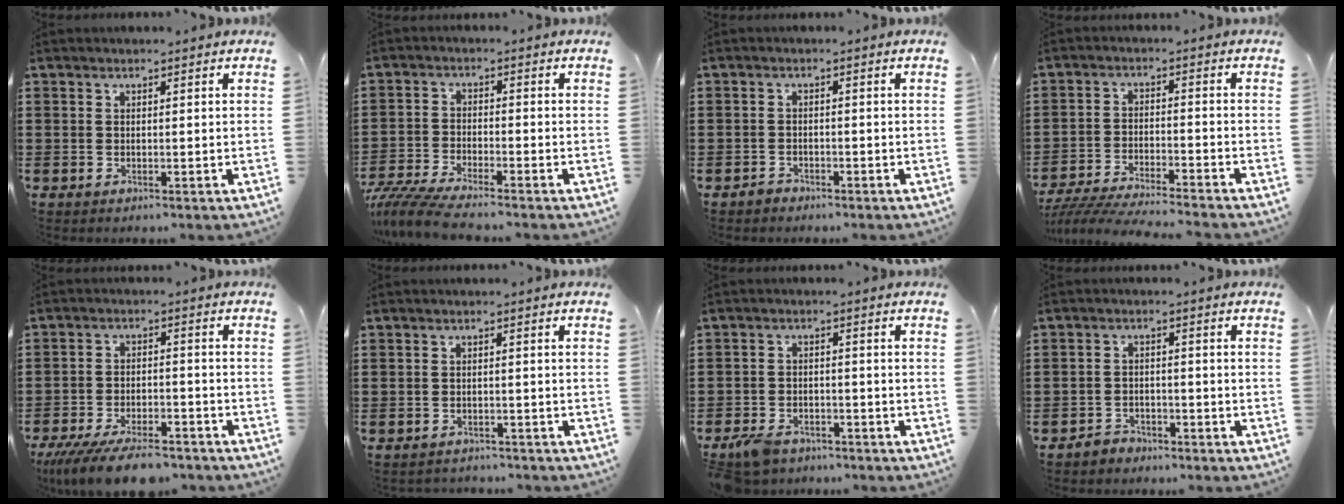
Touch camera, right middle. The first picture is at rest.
{"total": 5.3, "force": [-5.0, 0.0, 1.6], "torque": [-0.055, -0.017, -0.105]}
{"total": 1.4, "force": [-1.3, 0.6, 0.1], "torque": [-0.006, 0.001, -0.028]}
{"total": 5.2, "force": [-5.1, 0.0, 1.3], "torque": [-0.035, -0.009, -0.103]}
{"total": 7.9, "force": [-6.9, 1.5, 3.5], "torque": [-0.066, 0.007, -0.128]}
{"total": 1.4, "force": [-1.4, 0.1, -0.1], "torque": [-0.004, 0.000, -0.030]}
{"total": 4.0, "force": [-3.4, 1.5, 1.4], "torque": [-0.045, 0.000, -0.074]}
{"total": 2.5, "force": [-2.3, 0.8, -0.2], "torque": [-0.005, 0.000, -0.051]}